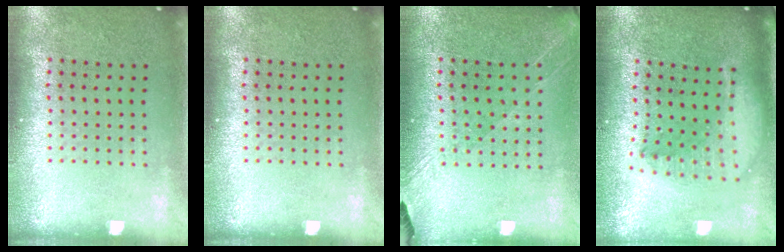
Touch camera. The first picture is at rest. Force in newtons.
{"total": 0.0}
{"total": 1.3, "press": 1.2, "slide": 0.6}
{"total": 2.2, "press": 1.7, "slide": 1.3}